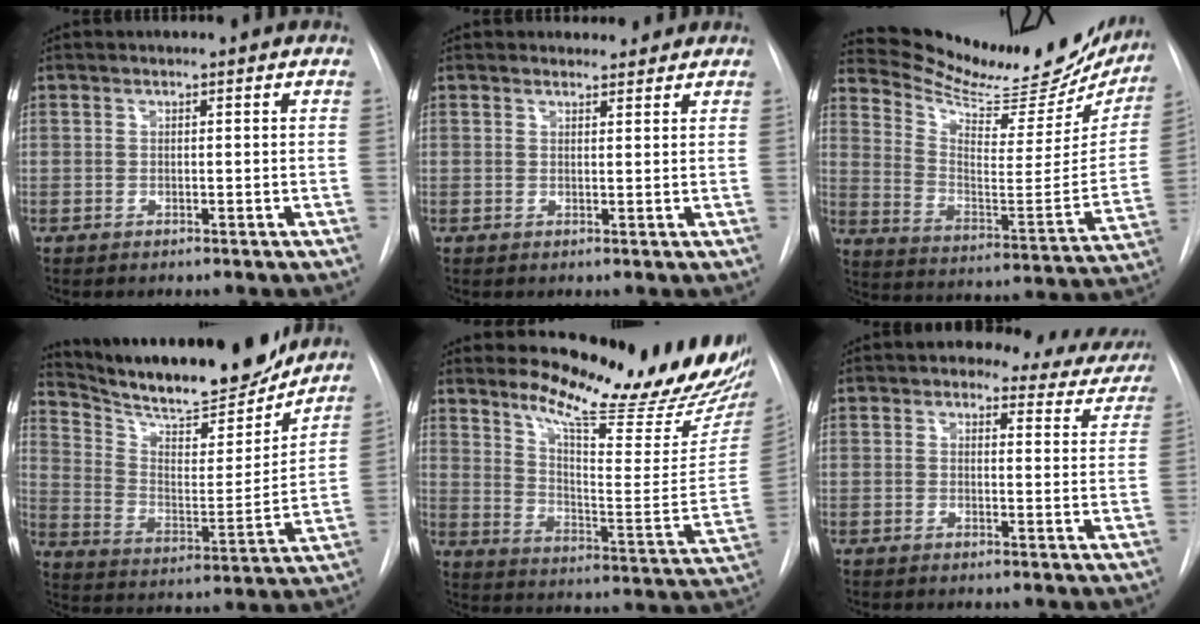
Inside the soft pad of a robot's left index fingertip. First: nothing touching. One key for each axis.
{"total": 2.5, "fx": 2.3, "fy": 1.0, "fz": -0.1, "tx": 0.002, "ty": 0.004, "tz": 0.027}
{"total": 26.8, "fx": 23.7, "fy": 6.6, "fz": 10.6, "tx": -0.163, "ty": -0.061, "tz": 0.321}
{"total": 22.5, "fx": 20.2, "fy": 3.9, "fz": 9.0, "tx": -0.159, "ty": -0.022, "tz": 0.306}
{"total": 21.0, "fx": 18.5, "fy": 2.3, "fz": 9.7, "tx": -0.144, "ty": -0.103, "tz": 0.248}
{"total": 10.5, "fx": 9.1, "fy": 4.4, "fz": 2.8, "tx": 0.000, "ty": -0.004, "tz": 0.078}